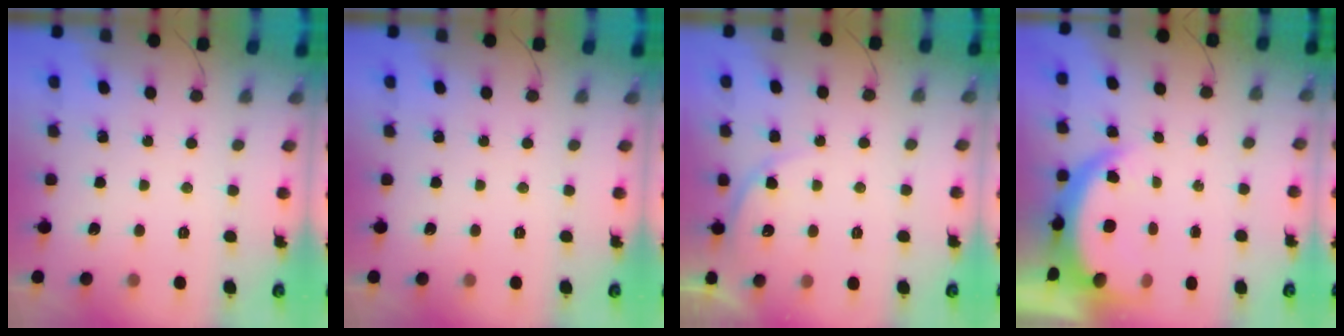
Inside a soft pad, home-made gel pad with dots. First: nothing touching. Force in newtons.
{"total": 0.0}
{"total": 5.4, "press": 5.3, "slide": 0.6}
{"total": 6.4, "press": 6.3, "slide": 0.9}